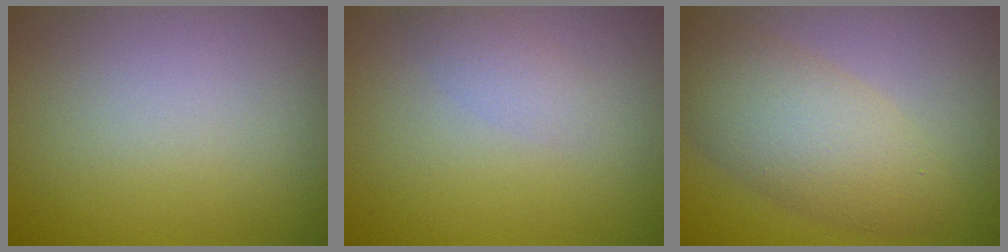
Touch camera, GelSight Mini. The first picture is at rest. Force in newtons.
{"total": 1.5, "press": 1.5, "slide": 0.1}
{"total": 5.8, "press": 5.8, "slide": 0.1}